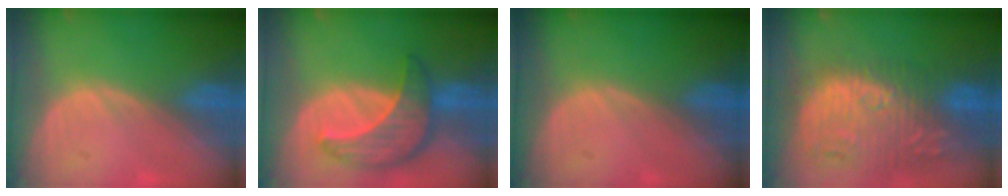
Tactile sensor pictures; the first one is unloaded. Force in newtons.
{"total": 8.6, "press": 7.8, "slide": 3.8}
{"total": 0.0}
{"total": 13.7, "press": 12.2, "slide": 6.3}